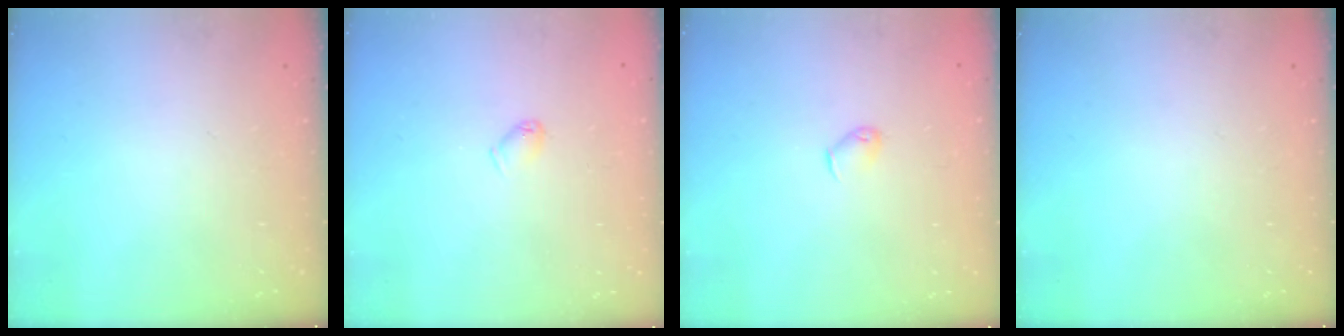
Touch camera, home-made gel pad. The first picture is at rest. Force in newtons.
{"total": 4.0, "press": 3.9, "slide": 0.6}
{"total": 4.0, "press": 3.9, "slide": 0.8}
{"total": 0.0}